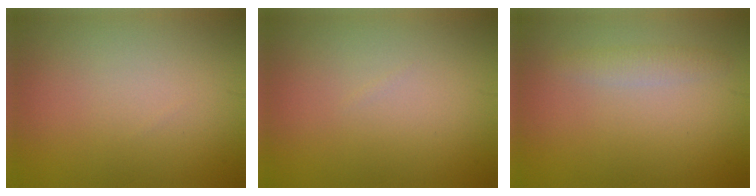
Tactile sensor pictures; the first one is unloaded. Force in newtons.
{"total": 0.0}
{"total": 1.4, "press": 1.4, "slide": 0.0}